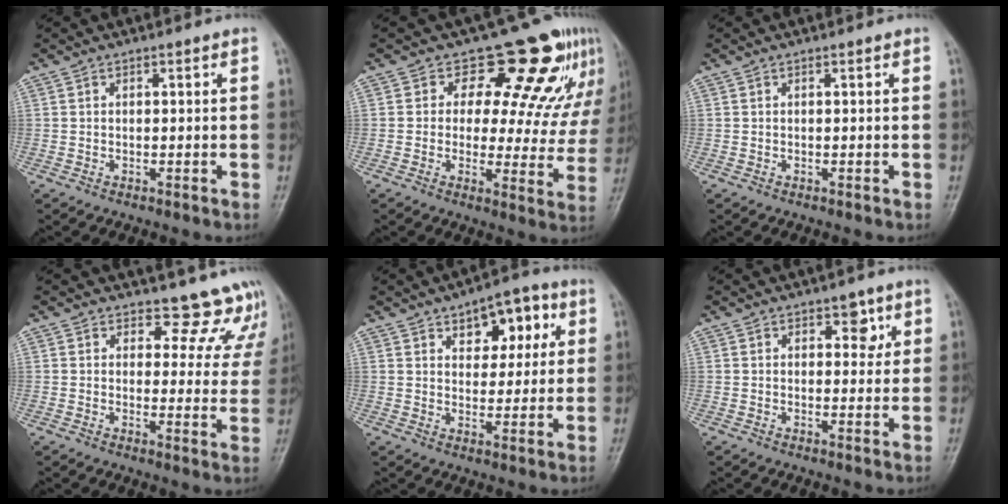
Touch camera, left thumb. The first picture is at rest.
{"total": 15.3, "force": [10.4, 8.0, 7.9], "torque": [-0.036, -0.058, 0.113]}
{"total": 0.0}
{"total": 11.1, "force": [9.9, 5.0, -0.1], "torque": [0.060, -0.062, 0.081]}
{"total": 9.9, "force": [4.2, 5.8, 6.7], "torque": [-0.047, -0.007, 0.054]}
{"total": 3.6, "force": [1.6, 2.4, 2.1], "torque": [0.002, -0.005, 0.017]}